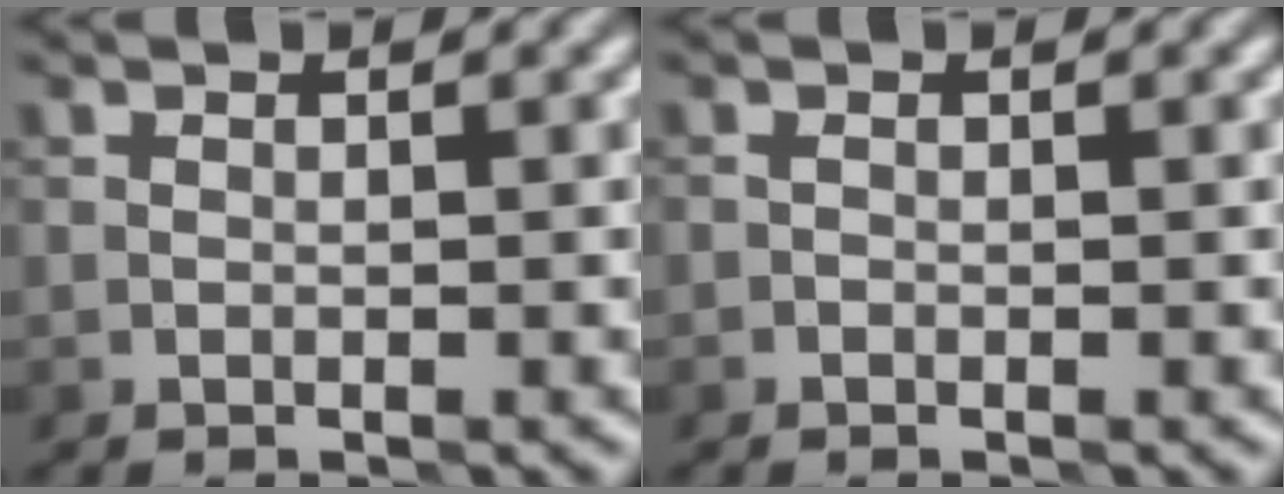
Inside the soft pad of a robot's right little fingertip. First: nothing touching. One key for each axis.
{"total": 0.0}